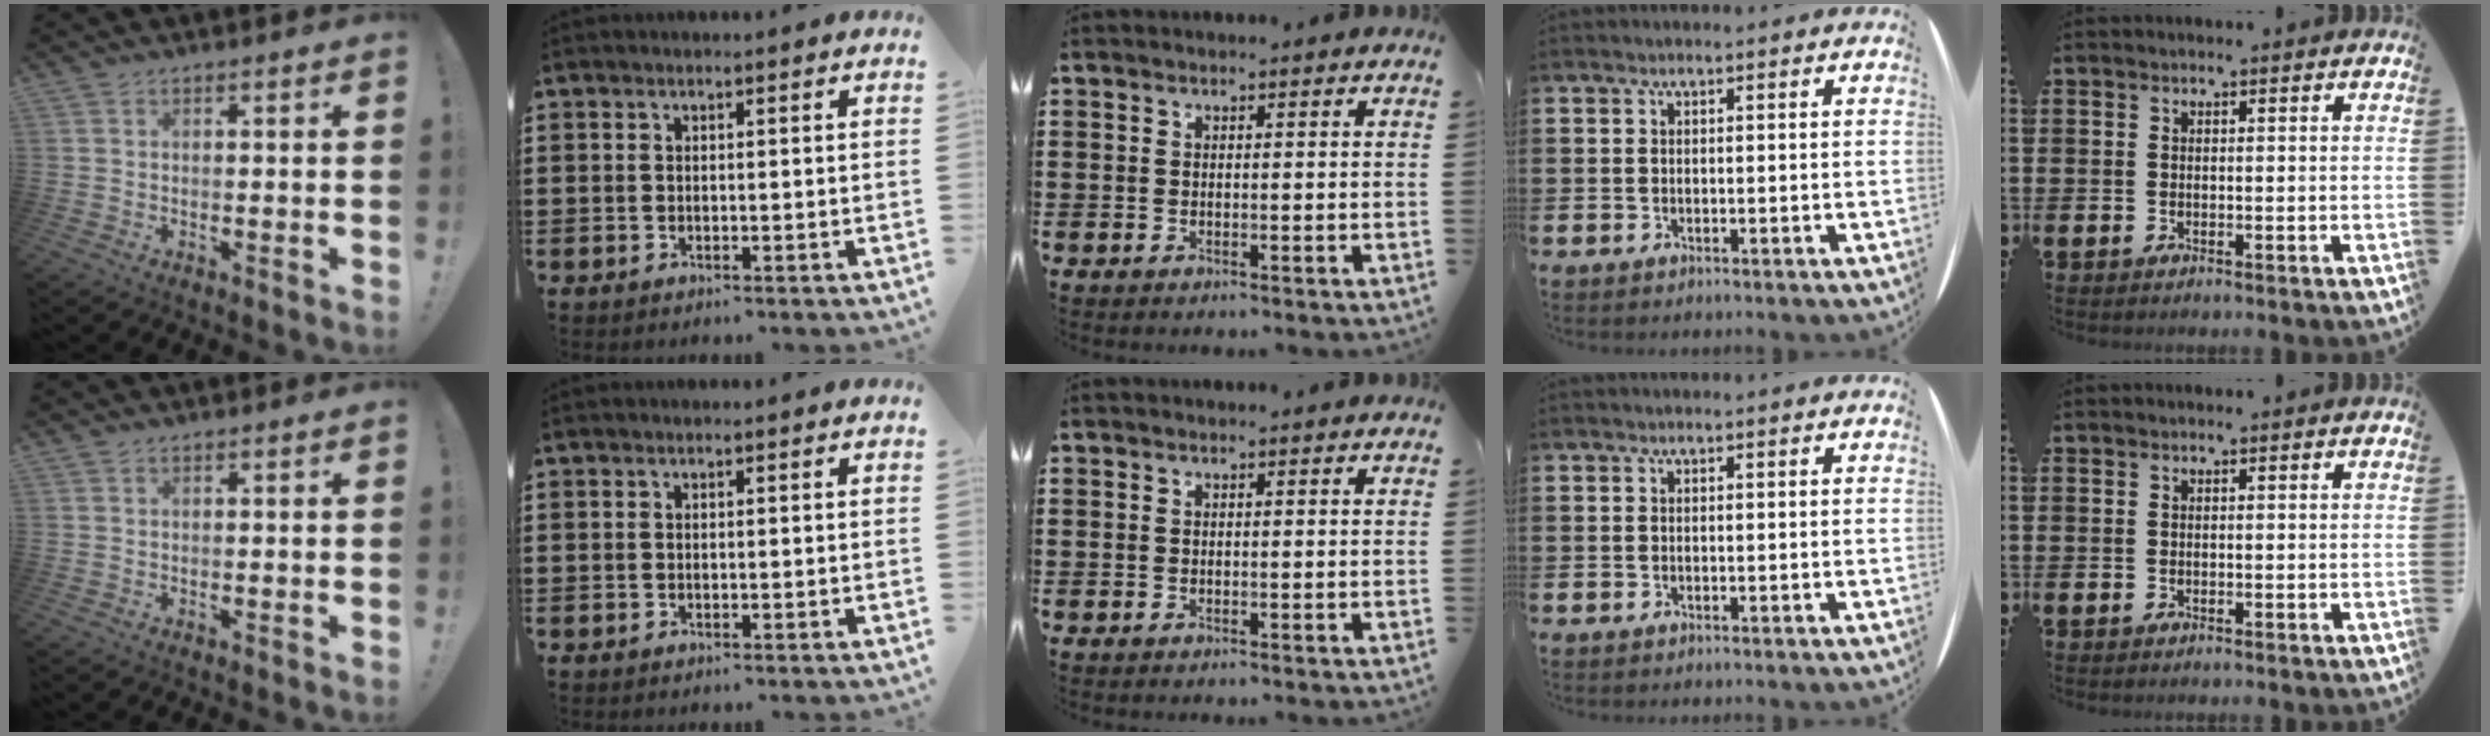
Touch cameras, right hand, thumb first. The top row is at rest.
{}